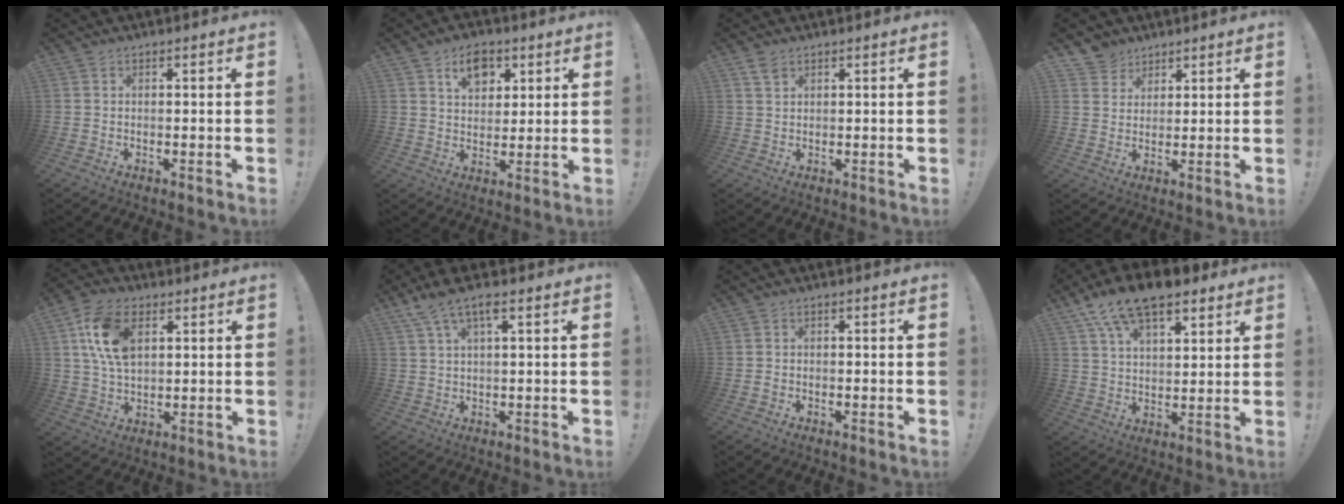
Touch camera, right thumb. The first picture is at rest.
{"total": 9.2, "force": [4.6, 6.7, 4.4], "torque": [-0.051, -0.017, 0.083]}
{"total": 2.2, "force": [1.6, 1.2, 1.0], "torque": [-0.007, -0.010, 0.028]}
{"total": 5.9, "force": [4.2, 4.1, 0.2], "torque": [-0.004, -0.031, 0.083]}
{"total": 13.0, "force": [4.5, 8.6, 8.7], "torque": [-0.153, 0.002, 0.084]}
{"total": 6.8, "force": [3.8, 1.8, 5.3], "torque": [-0.102, -0.005, 0.069]}
{"total": 1.1, "force": [-0.7, 0.7, 0.6], "torque": [-0.016, 0.007, -0.011]}
{"total": 14.0, "force": [9.5, 6.1, 8.2], "torque": [-0.146, -0.050, 0.173]}